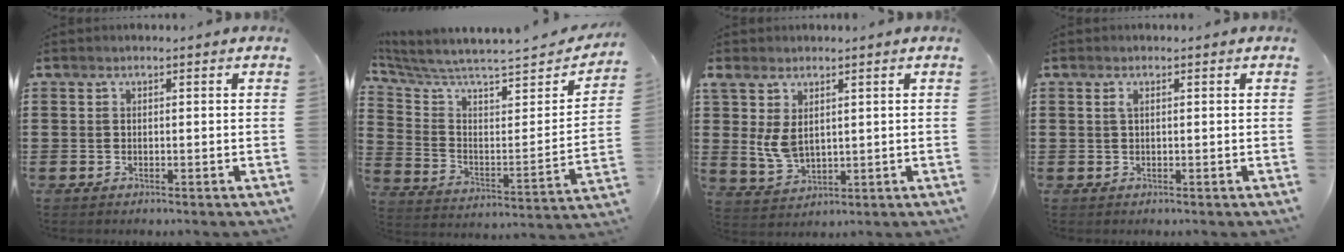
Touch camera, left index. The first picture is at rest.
{"total": 4.8, "force": [4.2, 0.8, 2.1], "torque": [-0.069, -0.045, 0.066]}
{"total": 5.0, "force": [1.6, 3.0, 3.7], "torque": [-0.094, 0.003, 0.026]}
{"total": 0.8, "force": [0.3, 0.2, 0.7], "torque": [-0.016, 0.001, 0.005]}